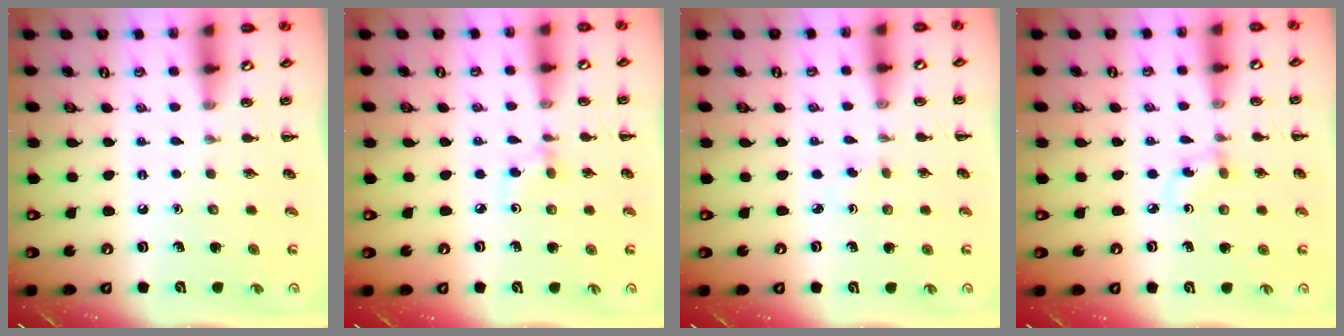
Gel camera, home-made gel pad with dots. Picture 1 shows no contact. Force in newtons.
{"total": 2.8, "press": 2.6, "slide": 1.0}
{"total": 0.9, "press": 0.7, "slide": 0.5}
{"total": 3.3, "press": 3.1, "slide": 1.3}